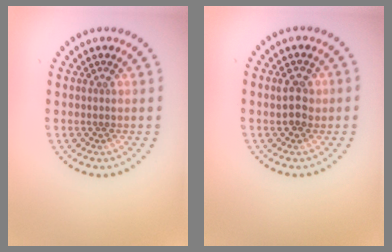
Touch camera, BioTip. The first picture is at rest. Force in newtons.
{"total": 2.4, "press": 2.4, "slide": 0.4}